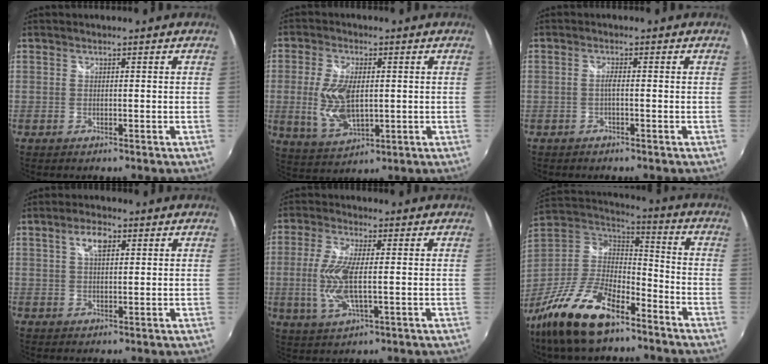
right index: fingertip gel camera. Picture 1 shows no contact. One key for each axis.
{"total": 10.2, "fx": -0.1, "fy": 5.1, "fz": 8.9, "tx": -0.183, "ty": -0.008, "tz": 0.006}
{"total": 1.2, "fx": -0.6, "fy": -0.1, "fz": 1.0, "tx": -0.021, "ty": 0.003, "tz": -0.012}
{"total": 4.0, "fx": 1.7, "fy": 1.8, "fz": 3.2, "tx": -0.056, "ty": 0.011, "tz": 0.030}
{"total": 9.7, "fx": -0.7, "fy": 2.9, "fz": 9.3, "tx": -0.197, "ty": -0.007, "tz": -0.012}
{"total": 21.8, "fx": -14.0, "fy": 9.3, "fz": 13.8, "tx": -0.289, "ty": -0.020, "tz": -0.253}